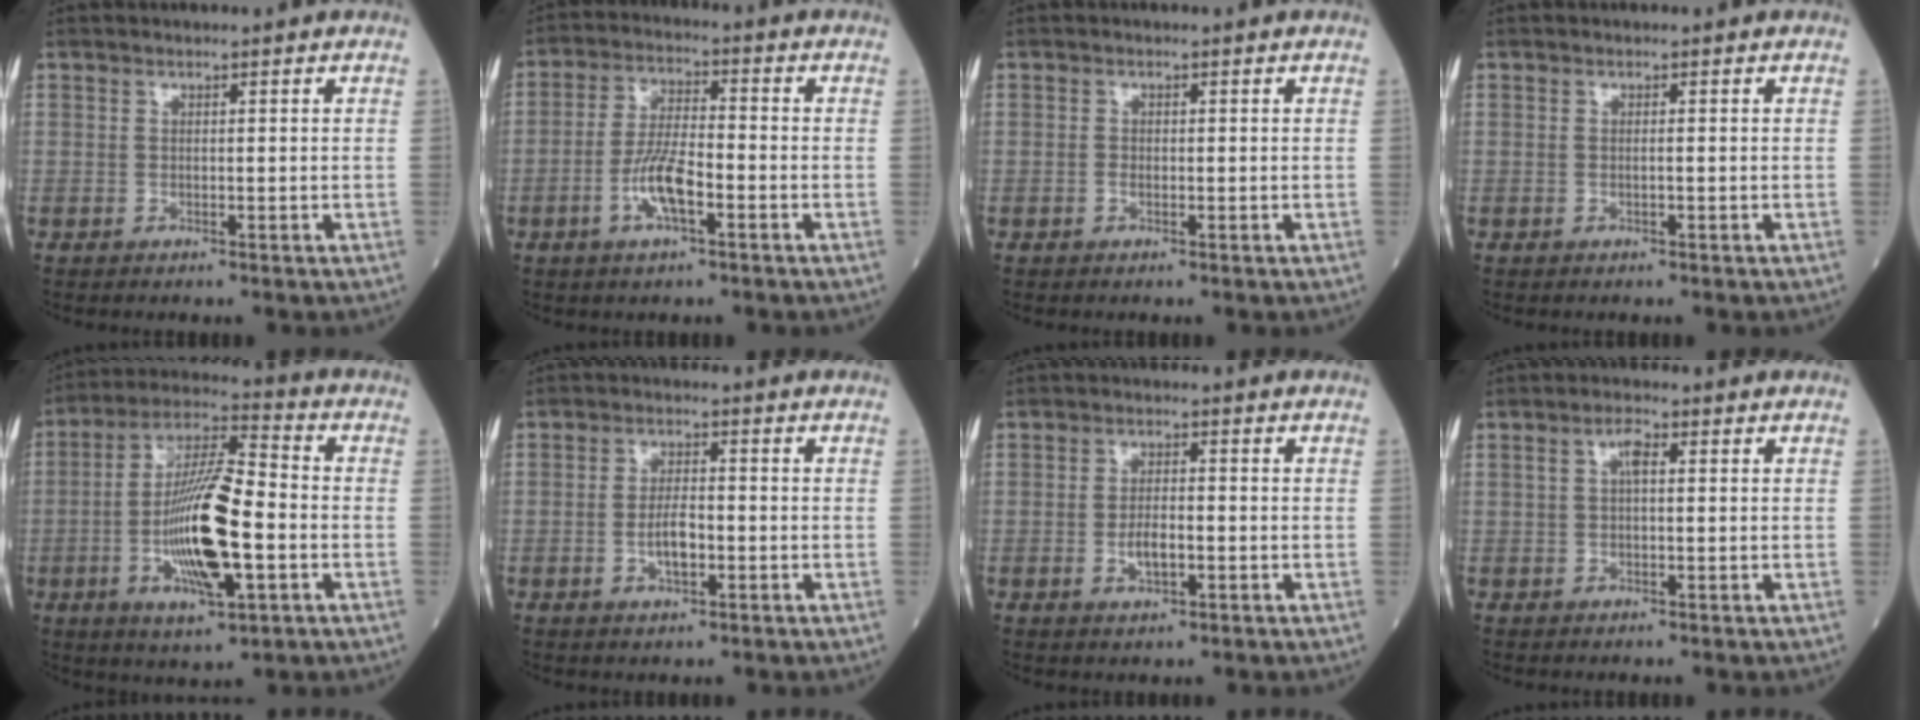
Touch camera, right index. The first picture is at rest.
{"total": 7.2, "force": [-2.8, 1.7, 6.4], "torque": [-0.131, 0.003, -0.055]}
{"total": 0.7, "force": [-0.3, 0.4, 0.5], "torque": [-0.010, 0.001, -0.006]}
{"total": 0.5, "force": [-0.1, 0.0, 0.5], "torque": [-0.013, 0.000, -0.001]}
{"total": 16.2, "force": [-3.3, 3.6, 15.4], "torque": [-0.298, 0.001, -0.057]}
{"total": 4.1, "force": [-1.2, 1.5, 3.7], "torque": [-0.069, 0.001, -0.021]}
{"total": 3.8, "force": [-1.0, 1.4, 3.4], "torque": [-0.064, 0.000, -0.016]}
{"total": 2.5, "force": [0.5, 0.9, 2.3], "torque": [-0.045, 0.012, 0.010]}